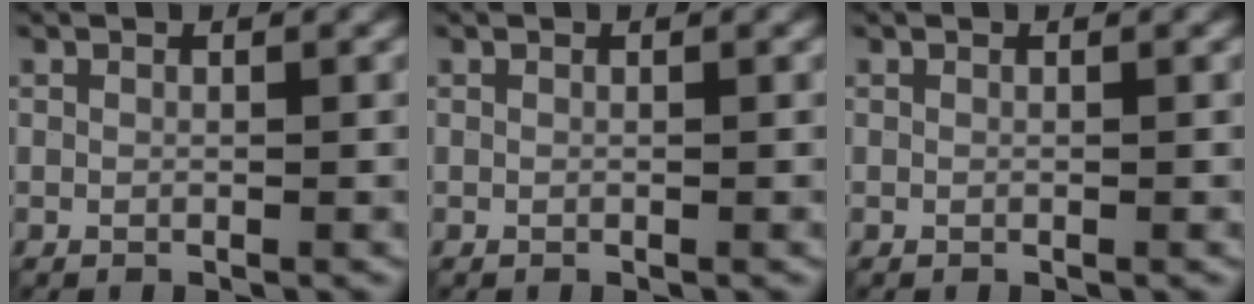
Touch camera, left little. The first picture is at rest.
{"total": 0.0}
{"total": 0.0}